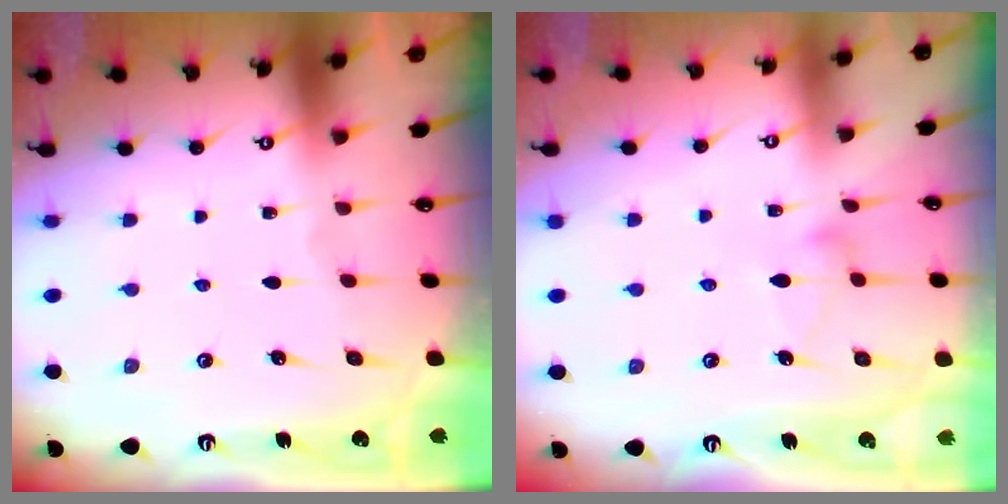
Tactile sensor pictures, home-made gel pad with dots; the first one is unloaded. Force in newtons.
{"total": 6.6, "press": 6.6, "slide": 0.3}